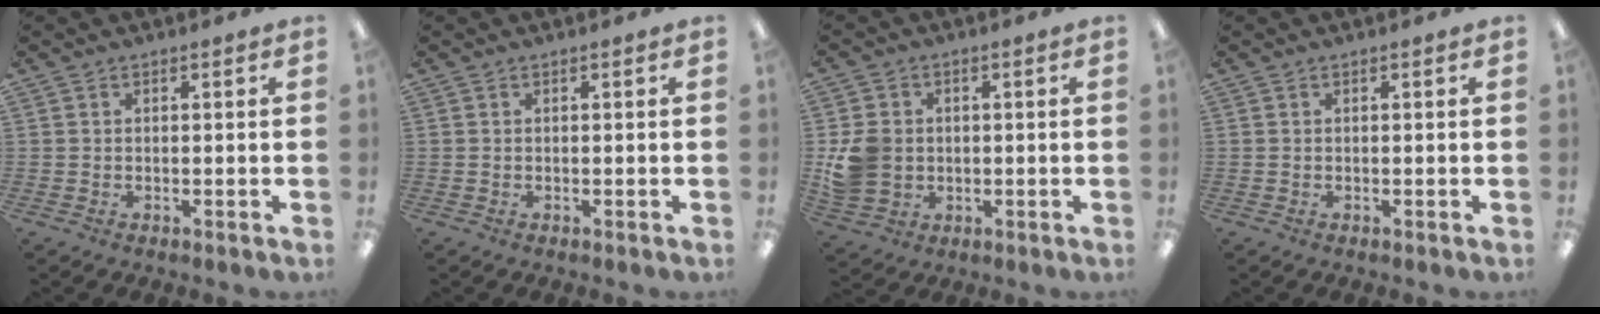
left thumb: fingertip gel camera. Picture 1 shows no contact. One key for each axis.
{"total": 0.0}
{"total": 8.3, "fx": -0.1, "fy": 7.3, "fz": 3.9, "tx": -0.080, "ty": 0.014, "tz": 0.002}
{"total": 0.0}